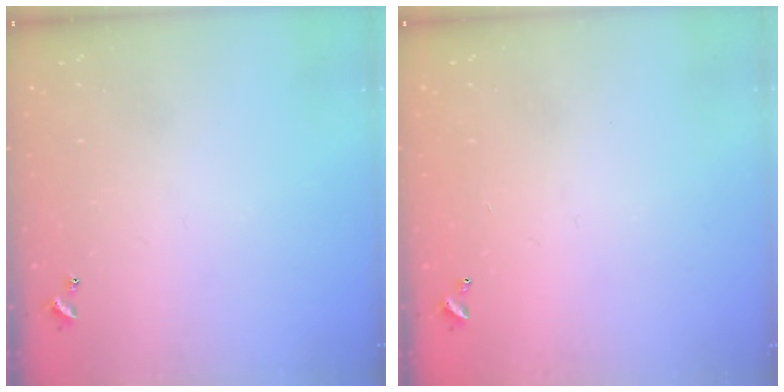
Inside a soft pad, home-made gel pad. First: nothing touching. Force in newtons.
{"total": 2.8, "press": 2.8, "slide": 0.1}